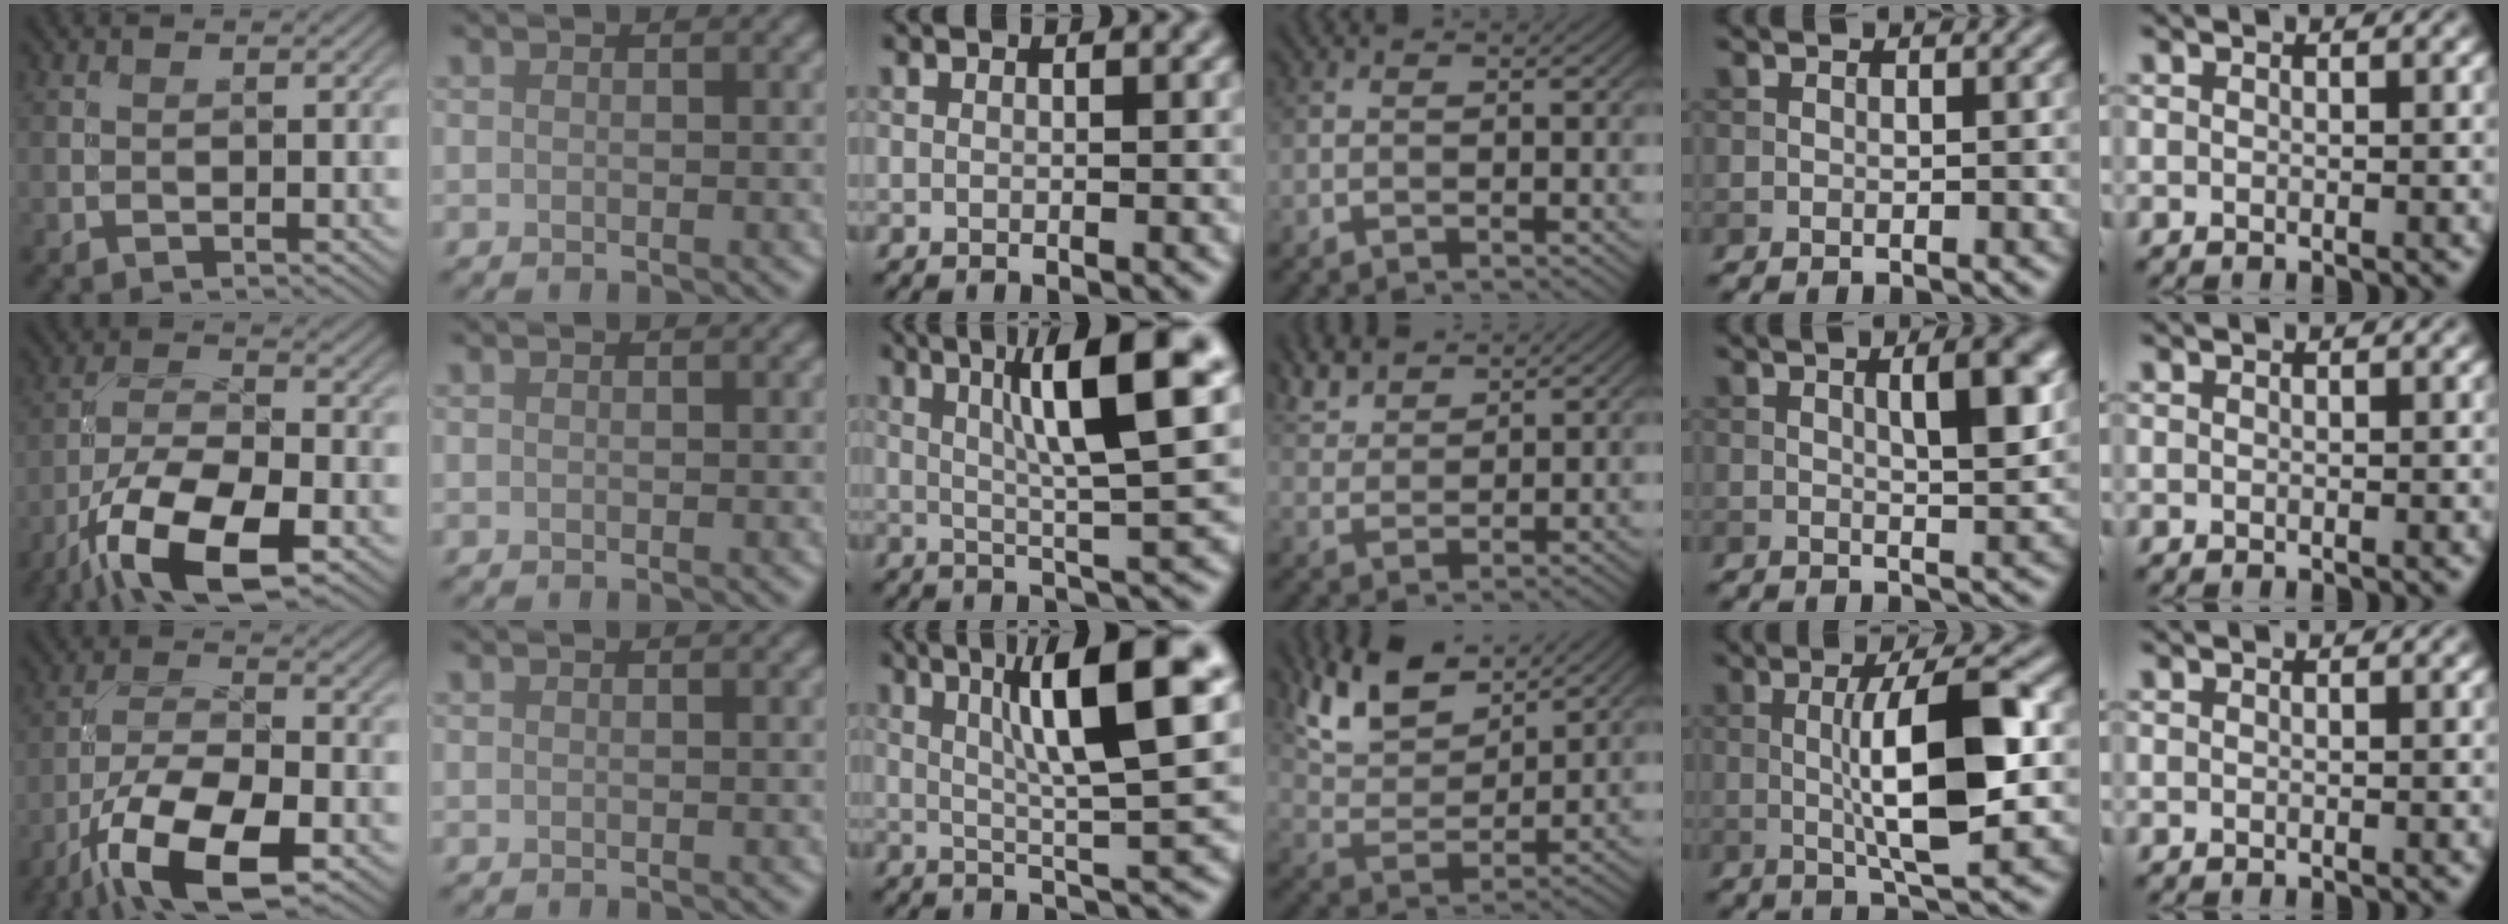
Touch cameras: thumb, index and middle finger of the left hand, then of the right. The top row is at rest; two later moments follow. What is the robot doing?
{"motion": "unscrew", "object": "medicine bottle"}